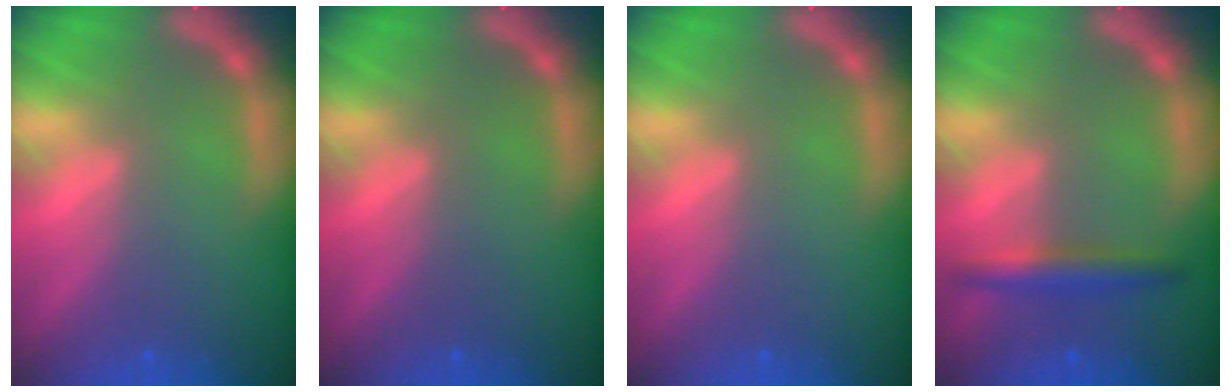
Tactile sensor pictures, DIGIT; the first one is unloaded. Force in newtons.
{"total": 0.0}
{"total": 0.0}
{"total": 3.0}